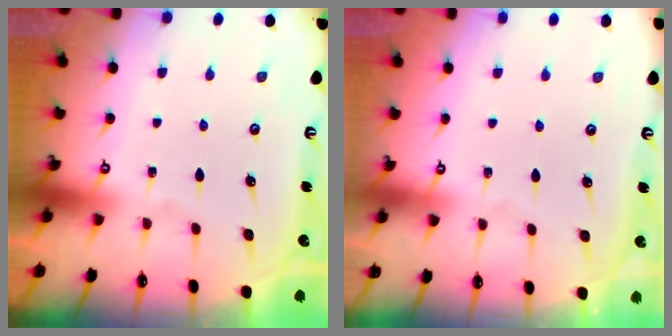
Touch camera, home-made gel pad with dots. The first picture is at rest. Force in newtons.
{"total": 0.0}